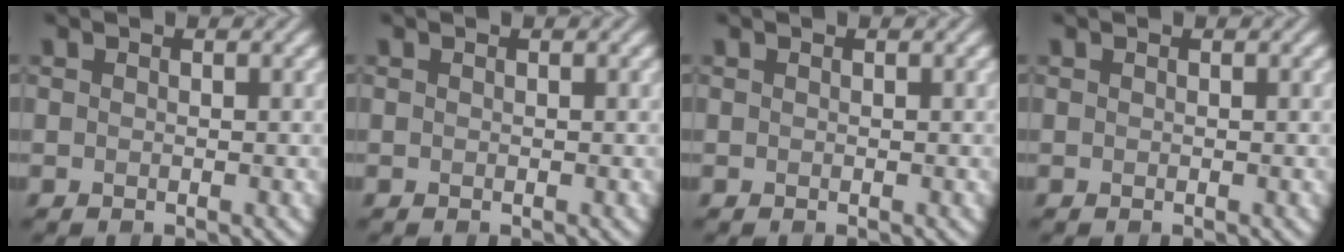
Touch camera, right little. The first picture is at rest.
{"total": 0.0}
{"total": 0.0}
{"total": 0.0}